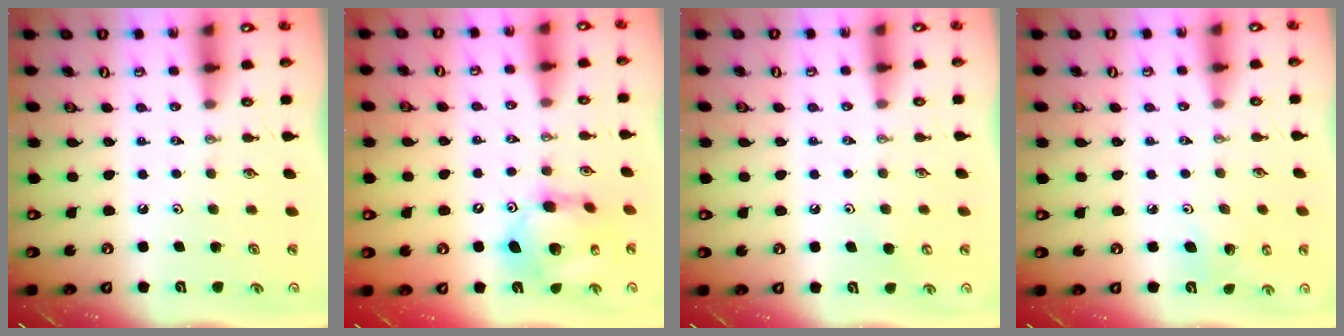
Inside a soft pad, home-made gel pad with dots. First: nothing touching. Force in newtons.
{"total": 13.6, "press": 13.5, "slide": 1.5}
{"total": 3.9, "press": 3.9, "slide": 0.3}
{"total": 4.2, "press": 3.7, "slide": 1.9}